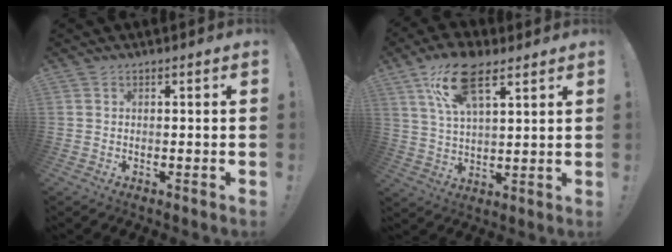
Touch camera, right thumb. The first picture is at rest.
{"total": 15.7, "force": [8.8, 6.8, 11.1], "torque": [-0.191, -0.024, 0.156]}